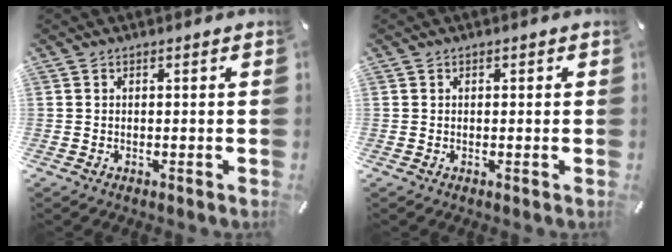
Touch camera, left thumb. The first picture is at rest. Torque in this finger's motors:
{"motor_torque": [-0.21, -0.39, -0.03, 0.16, -0.02]}